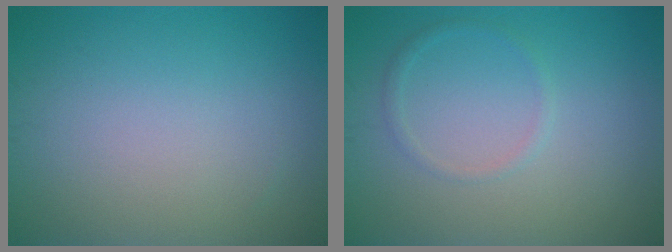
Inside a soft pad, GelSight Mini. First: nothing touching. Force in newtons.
{"total": 1.0, "press": 1.0, "slide": 0.1}